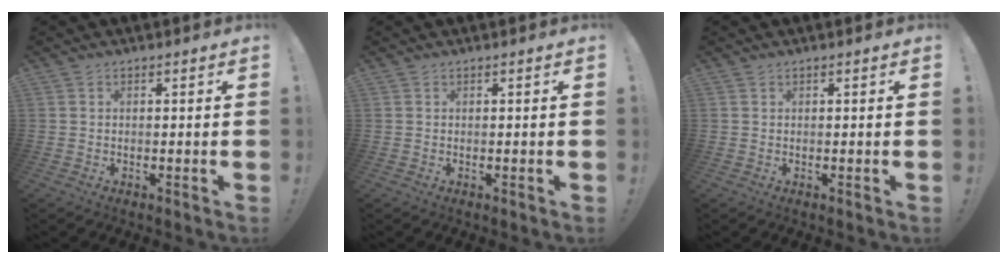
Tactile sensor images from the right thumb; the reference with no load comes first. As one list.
[{"total": 0.0}, {"total": 0.0}]